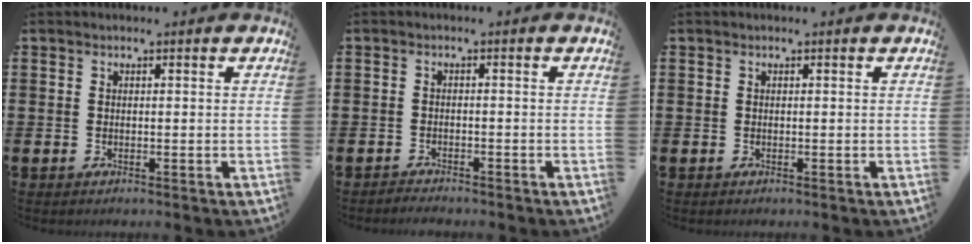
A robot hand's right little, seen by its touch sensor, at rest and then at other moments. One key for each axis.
{"total": 1.2, "fx": -1.2, "fy": 0.0, "fz": -0.1, "tx": -0.001, "ty": 0.003, "tz": -0.026}
{"total": 0.0}